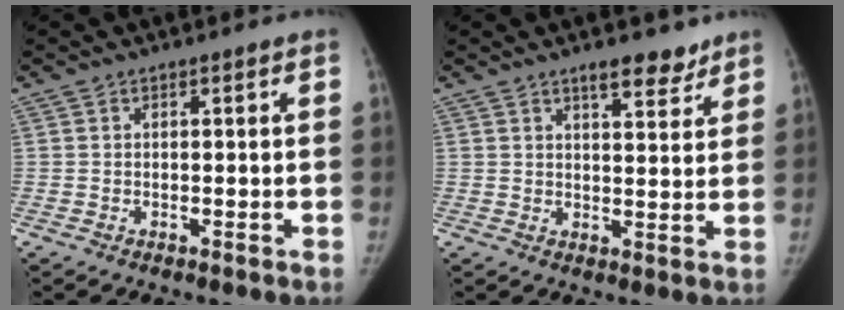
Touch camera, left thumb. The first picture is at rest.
{"total": 5.9, "force": [4.4, 2.2, 3.2], "torque": [-0.023, -0.028, 0.064]}